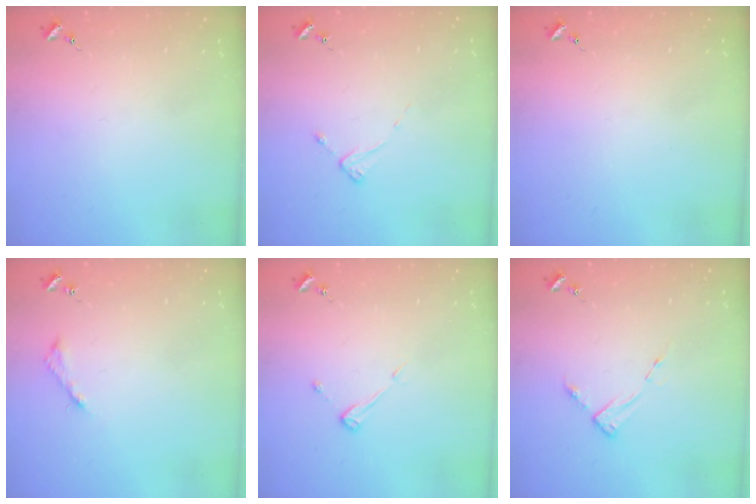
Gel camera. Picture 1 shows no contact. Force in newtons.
{"total": 2.0, "press": 1.9, "slide": 0.4}
{"total": 0.0}
{"total": 4.5, "press": 4.4, "slide": 0.6}
{"total": 3.9, "press": 3.9, "slide": 0.3}
{"total": 4.7, "press": 4.7, "slide": 0.6}